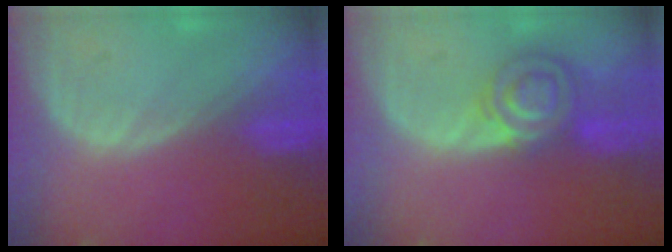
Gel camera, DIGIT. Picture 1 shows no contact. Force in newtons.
{"total": 7.3, "press": 6.1, "slide": 4.0}